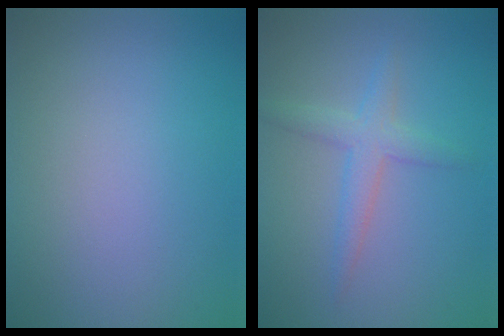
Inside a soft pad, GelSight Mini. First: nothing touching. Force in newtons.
{"total": 2.5, "press": 2.5, "slide": 0.2}